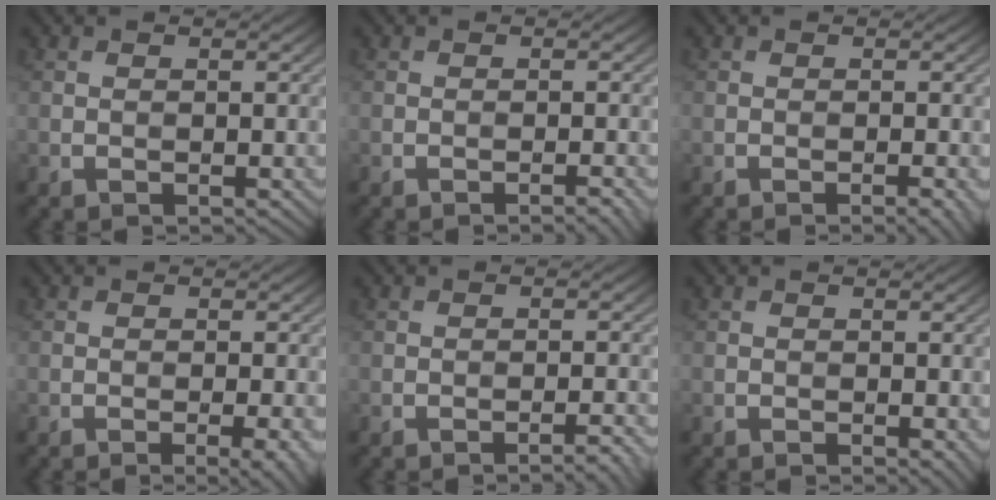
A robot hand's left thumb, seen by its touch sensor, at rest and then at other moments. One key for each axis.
{"total": 1.4, "fx": -0.8, "fy": 0.2, "fz": 1.1, "tx": -0.011, "ty": 0.004, "tz": -0.015}
{"total": 1.6, "fx": -0.8, "fy": 0.2, "fz": 1.4, "tx": -0.015, "ty": 0.002, "tz": -0.012}
{"total": 3.2, "fx": -1.3, "fy": 0.7, "fz": 2.8, "tx": -0.038, "ty": 0.004, "tz": -0.020}
{"total": 2.2, "fx": -1.5, "fy": 0.2, "fz": 1.5, "tx": -0.018, "ty": 0.008, "tz": -0.026}
{"total": 0.7, "fx": -0.1, "fy": 0.2, "fz": 0.7, "tx": -0.011, "ty": -0.005, "tz": -0.003}